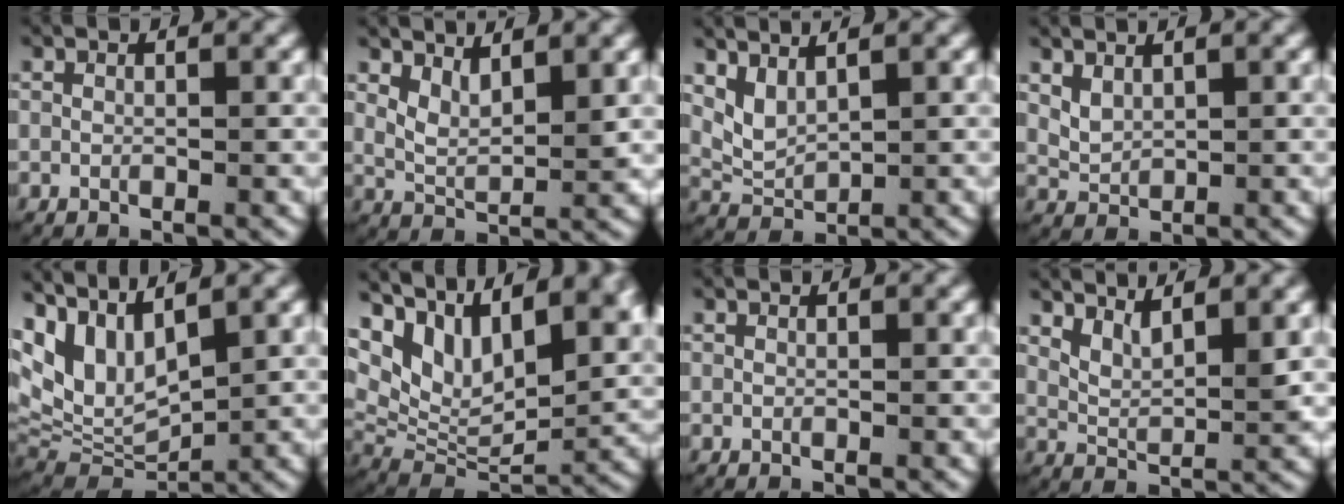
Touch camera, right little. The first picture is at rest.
{"total": 3.1, "force": [1.8, 1.6, 2.0], "torque": [-0.044, -0.010, 0.032]}
{"total": 3.6, "force": [1.3, 2.7, 2.1], "torque": [-0.062, -0.011, 0.030]}
{"total": 1.9, "force": [0.9, 1.4, 1.0], "torque": [-0.031, -0.004, 0.025]}
{"total": 11.1, "force": [2.0, 8.7, 6.6], "torque": [-0.155, -0.019, 0.036]}
{"total": 13.5, "force": [3.8, 8.9, 9.4], "torque": [-0.166, 0.000, 0.057]}
{"total": 0.0}
{"total": 3.5, "force": [2.1, 1.5, 2.3], "torque": [-0.050, -0.008, 0.037]}